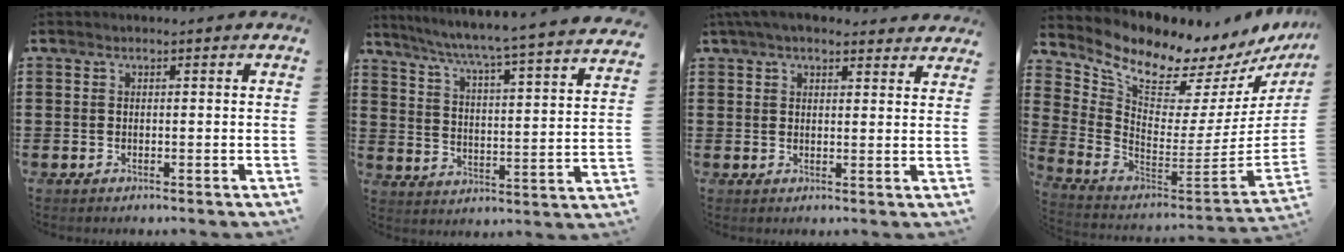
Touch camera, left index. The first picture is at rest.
{"total": 4.9, "force": [4.1, -1.2, 2.3], "torque": [-0.065, -0.050, 0.057]}
{"total": 4.6, "force": [4.1, 1.1, 2.0], "torque": [-0.050, -0.003, 0.076]}
{"total": 8.1, "force": [7.6, 1.5, 2.5], "torque": [-0.092, -0.076, 0.127]}